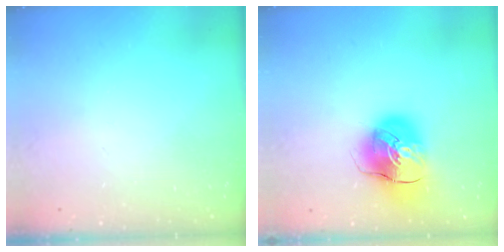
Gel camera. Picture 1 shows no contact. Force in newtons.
{"total": 11.3, "press": 11.1, "slide": 2.0}